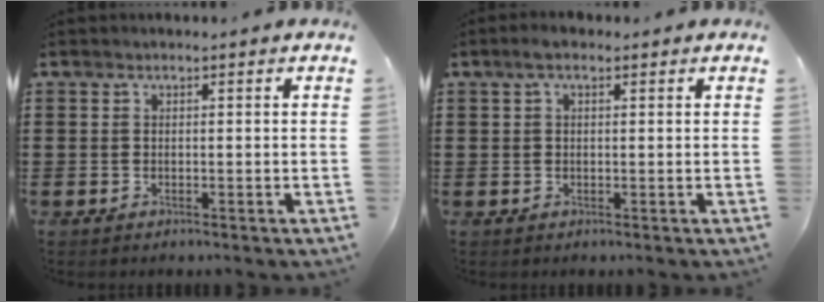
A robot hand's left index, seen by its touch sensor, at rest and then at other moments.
{"total": 2.3, "force": [0.9, 0.9, 1.9], "torque": [-0.039, 0.008, 0.015]}